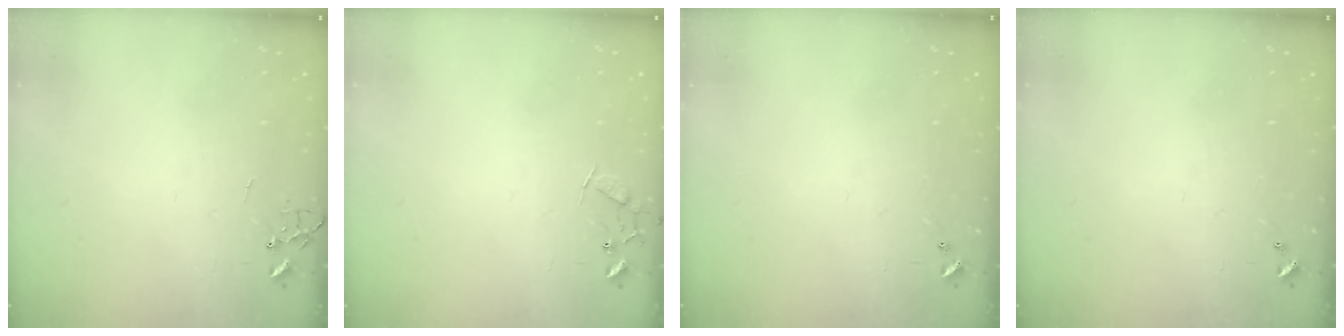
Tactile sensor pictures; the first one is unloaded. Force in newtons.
{"total": 7.7, "press": 7.6, "slide": 0.5}
{"total": 0.0}
{"total": 0.0}